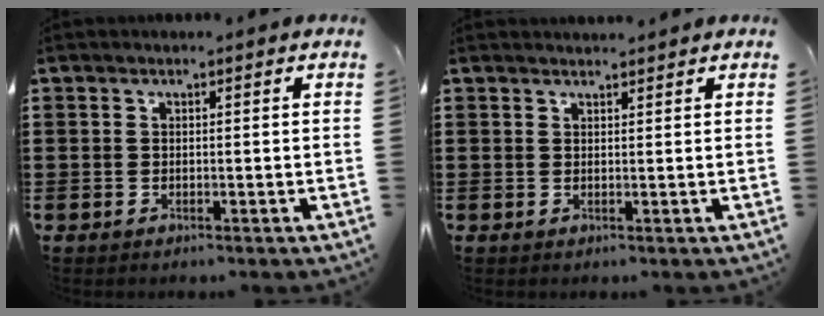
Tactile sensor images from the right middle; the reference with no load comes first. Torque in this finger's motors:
{"motor_torque": [-0.08, 0.05, -0.05, -0.03]}